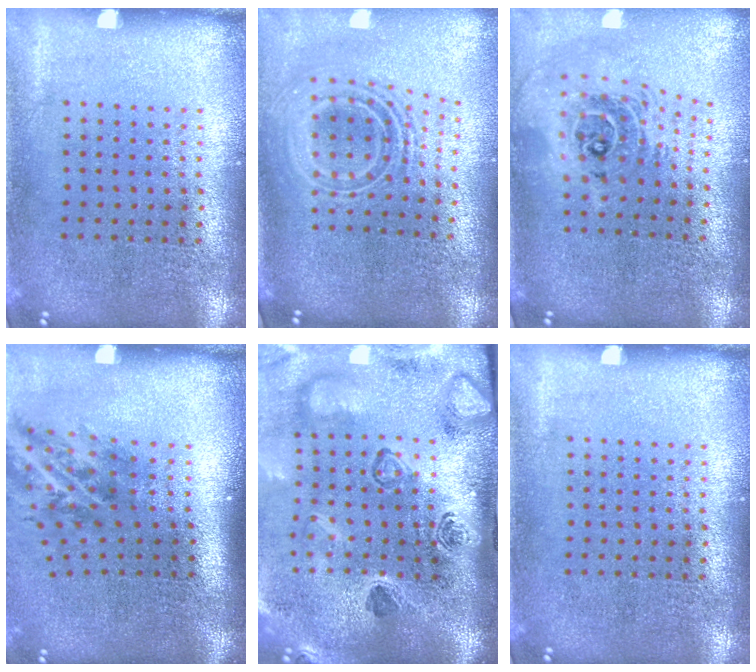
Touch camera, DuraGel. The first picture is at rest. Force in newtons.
{"total": 2.3, "press": 1.7, "slide": 1.6}
{"total": 2.3, "press": 1.8, "slide": 1.5}
{"total": 1.8, "press": 1.2, "slide": 1.4}
{"total": 4.8, "press": 3.4, "slide": 3.4}
{"total": 0.0}